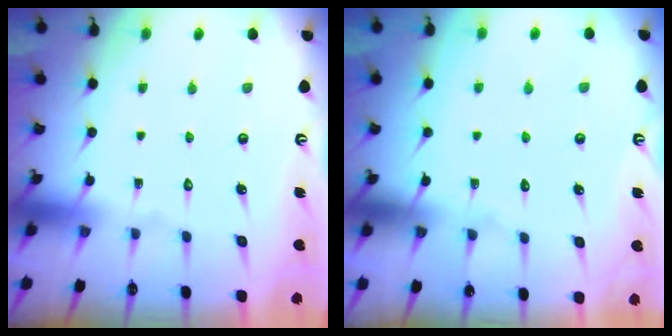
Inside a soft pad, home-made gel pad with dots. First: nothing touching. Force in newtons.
{"total": 4.7, "press": 4.6, "slide": 0.5}